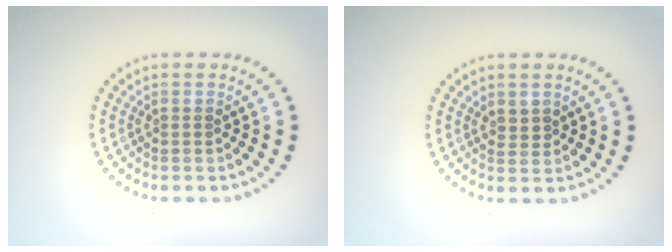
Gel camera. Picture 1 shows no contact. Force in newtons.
{"total": 0.7, "press": 0.5, "slide": 0.5}